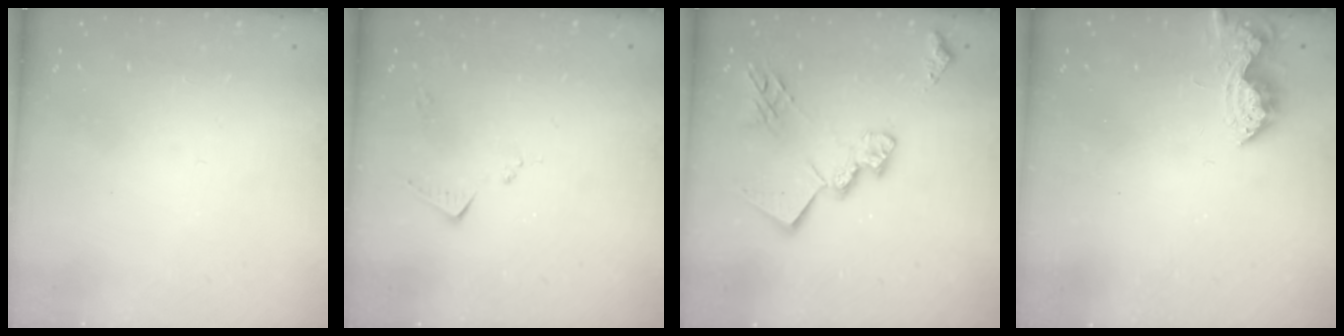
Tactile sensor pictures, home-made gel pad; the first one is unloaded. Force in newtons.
{"total": 6.5, "press": 6.5, "slide": 0.7}
{"total": 18.0, "press": 18.0, "slide": 1.2}
{"total": 9.4, "press": 9.4, "slide": 0.3}